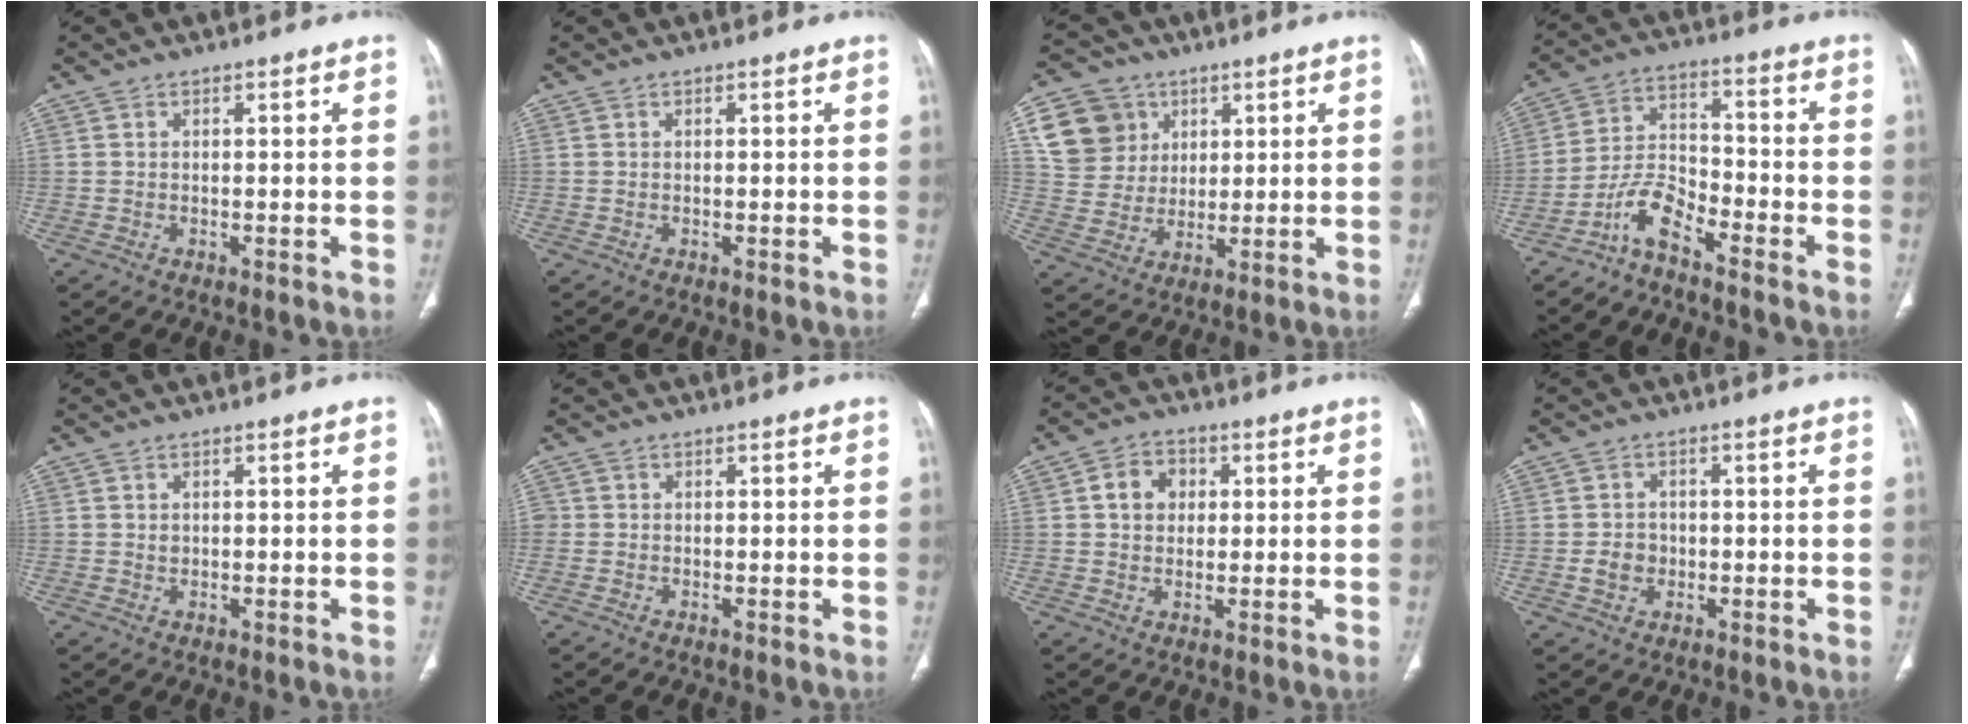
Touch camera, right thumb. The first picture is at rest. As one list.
[{"total": 0.0}, {"total": 12.3, "force": [4.6, 10.8, 3.6], "torque": [-0.042, -0.002, 0.093]}, {"total": 7.0, "force": [-5.6, 2.2, 3.7], "torque": [-0.076, 0.053, -0.118]}, {"total": 0.7, "force": [0.2, 0.6, 0.2], "torque": [0.005, 0.003, 0.005]}, {"total": 1.0, "force": [-0.3, 1.0, 0.2], "torque": [0.002, 0.003, -0.012]}, {"total": 5.7, "force": [1.1, 4.7, 3.0], "torque": [-0.026, 0.008, 0.012]}, {"total": 3.5, "force": [-0.7, 3.0, 1.6], "torque": [-0.015, 0.009, -0.012]}]